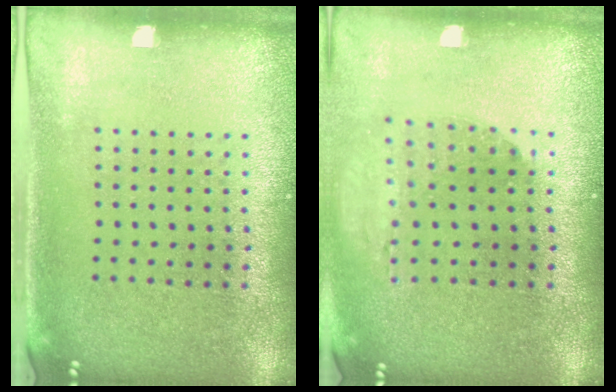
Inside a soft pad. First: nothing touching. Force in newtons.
{"total": 1.2, "press": 1.2, "slide": 0.2}